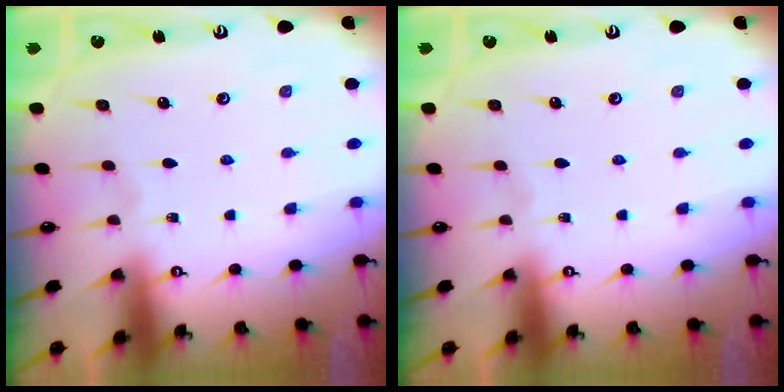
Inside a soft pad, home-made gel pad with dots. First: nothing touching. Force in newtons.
{"total": 0.0}